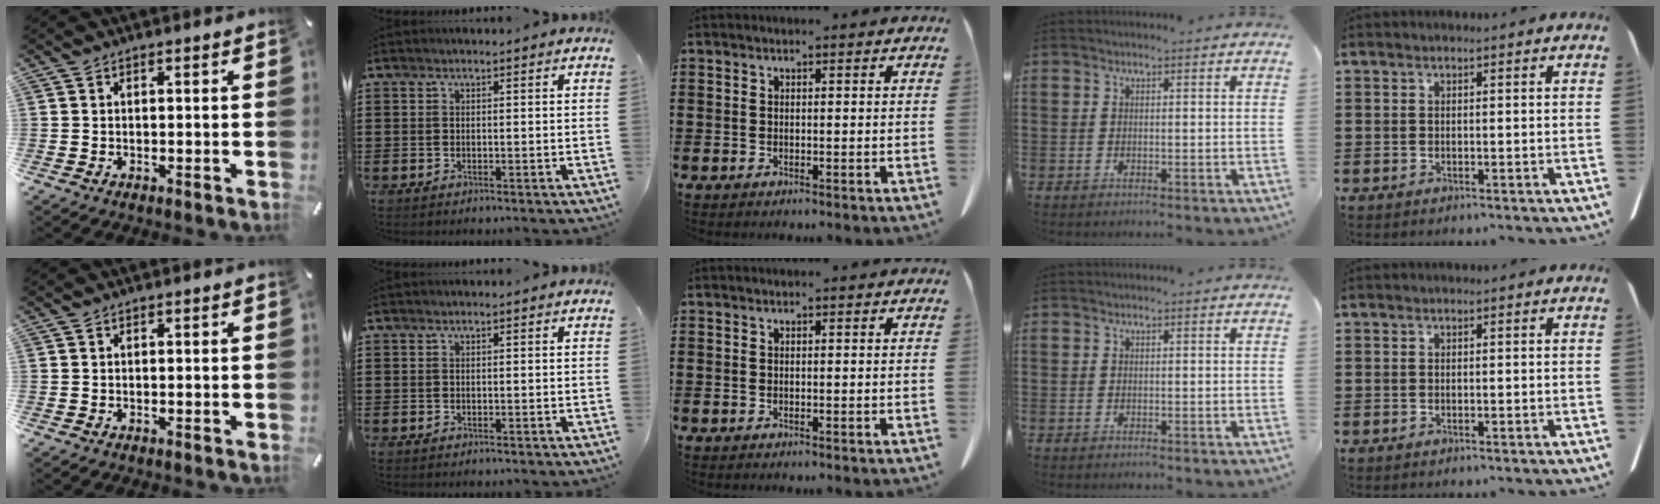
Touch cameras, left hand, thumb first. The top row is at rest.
{}